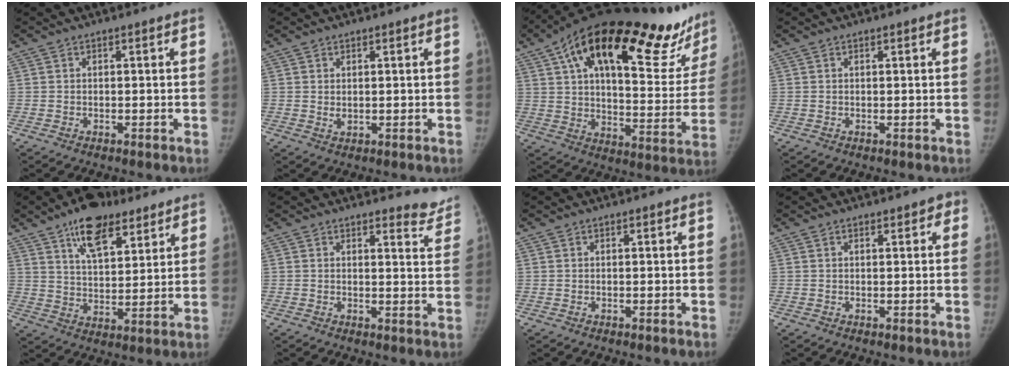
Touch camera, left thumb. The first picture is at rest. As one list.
[{"total": 1.3, "force": [0.5, 0.8, 0.9], "torque": [-0.014, -0.007, 0.014]}, {"total": 36.5, "force": [24.4, 12.9, 23.9], "torque": [-0.321, -0.048, 0.349]}, {"total": 0.0}, {"total": 14.3, "force": [9.0, 6.5, 9.0], "torque": [-0.110, -0.036, 0.146]}, {"total": 6.0, "force": [5.8, 1.4, 0.3], "torque": [0.025, -0.048, 0.048]}, {"total": 0.0}, {"total": 2.1, "force": [1.0, 1.2, 1.3], "torque": [0.001, 0.002, 0.011]}]